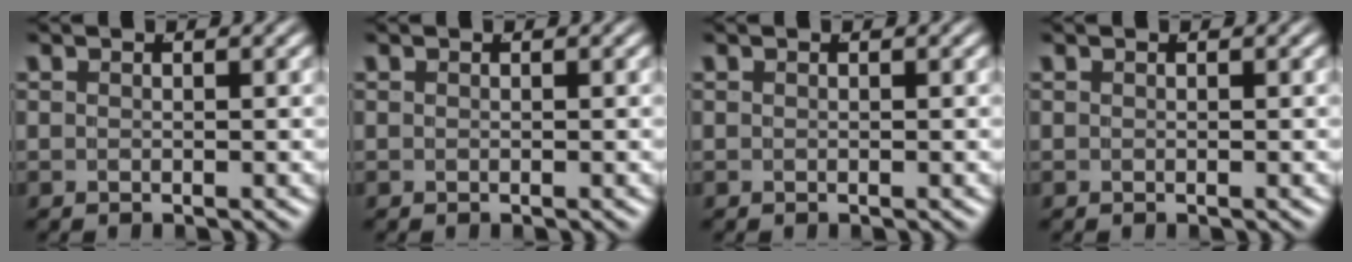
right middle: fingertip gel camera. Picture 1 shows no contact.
{"total": 0.0}
{"total": 0.0}
{"total": 0.0}